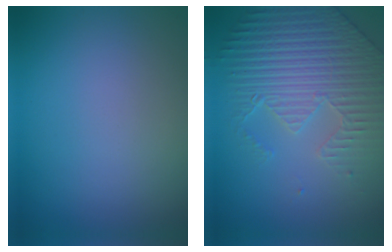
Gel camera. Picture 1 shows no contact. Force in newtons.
{"total": 4.7, "press": 4.5, "slide": 1.3}